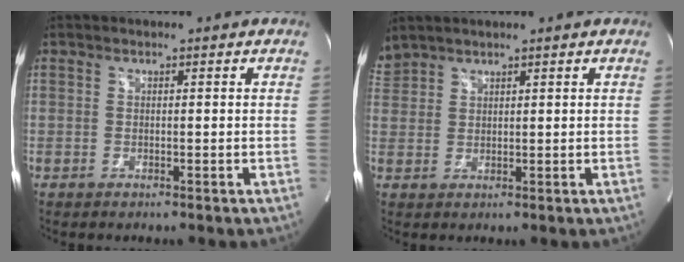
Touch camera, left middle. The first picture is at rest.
{"total": 3.2, "force": [3.1, 0.8, 0.4], "torque": [-0.023, 0.022, 0.071]}